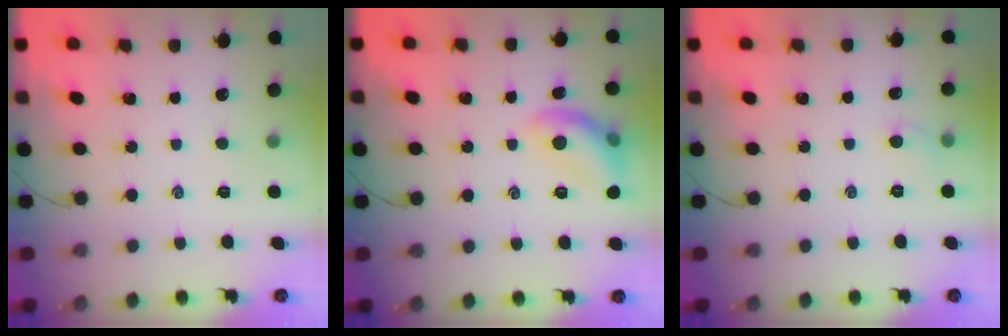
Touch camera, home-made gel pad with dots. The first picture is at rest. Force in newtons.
{"total": 10.5, "press": 10.4, "slide": 0.5}
{"total": 3.4, "press": 3.2, "slide": 1.1}